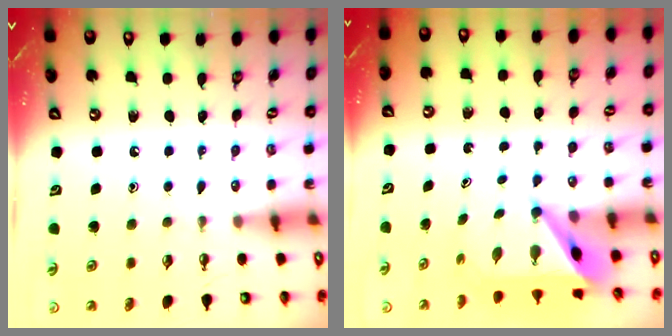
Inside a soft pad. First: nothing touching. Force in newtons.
{"total": 6.3, "press": 6.3, "slide": 0.6}